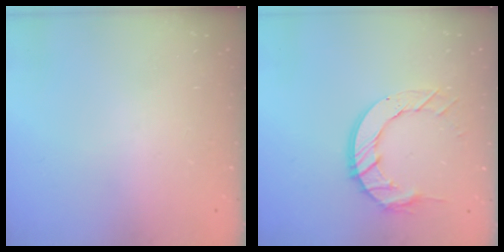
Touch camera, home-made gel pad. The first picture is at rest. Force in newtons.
{"total": 10.7, "press": 10.6, "slide": 1.1}